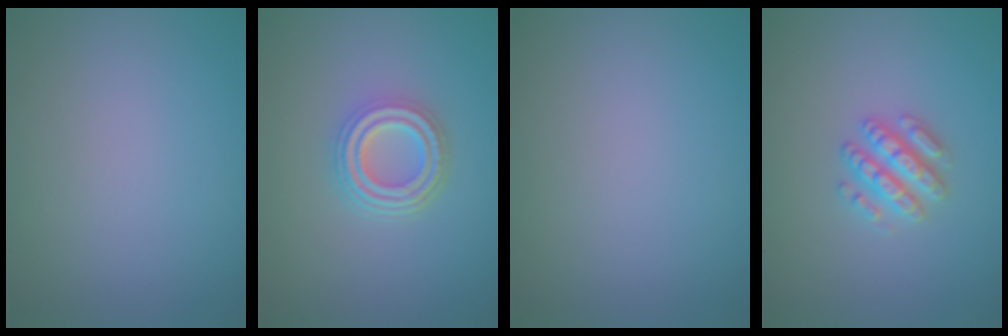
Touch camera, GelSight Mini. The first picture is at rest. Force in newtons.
{"total": 4.8, "press": 3.5, "slide": 3.3}
{"total": 0.0}
{"total": 3.0, "press": 2.9, "slide": 0.6}